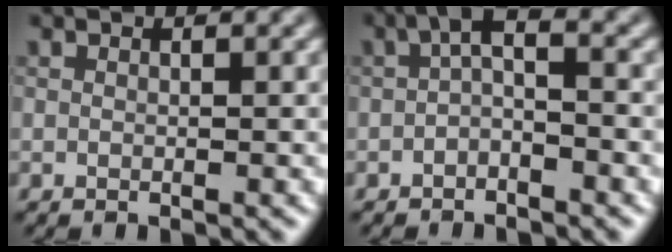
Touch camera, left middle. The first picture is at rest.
{"total": 2.3, "force": [-0.7, 0.8, 2.0], "torque": [-0.038, 0.007, -0.019]}